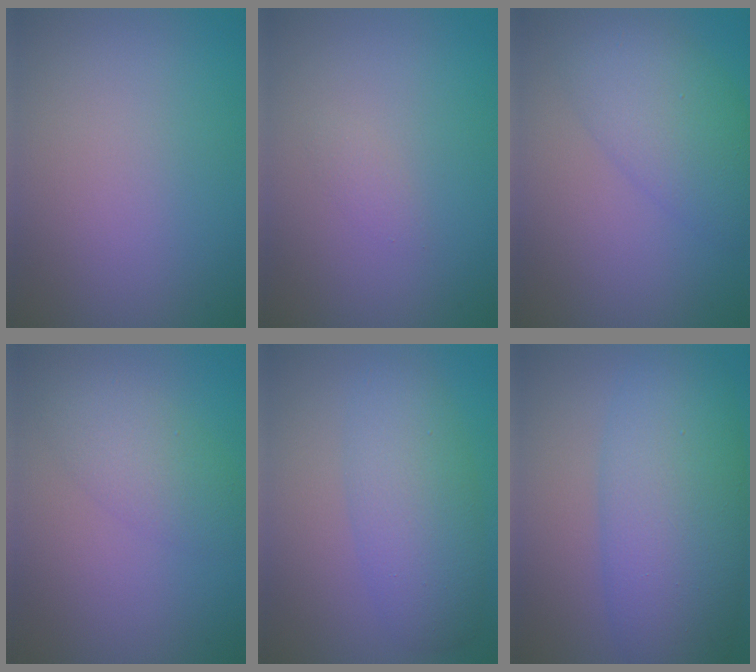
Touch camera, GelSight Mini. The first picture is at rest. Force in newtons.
{"total": 0.7, "press": 0.7, "slide": 0.0}
{"total": 5.5, "press": 5.5, "slide": 0.1}
{"total": 3.3, "press": 3.3, "slide": 0.1}
{"total": 5.2, "press": 5.2, "slide": 0.2}
{"total": 9.1, "press": 9.1, "slide": 0.2}